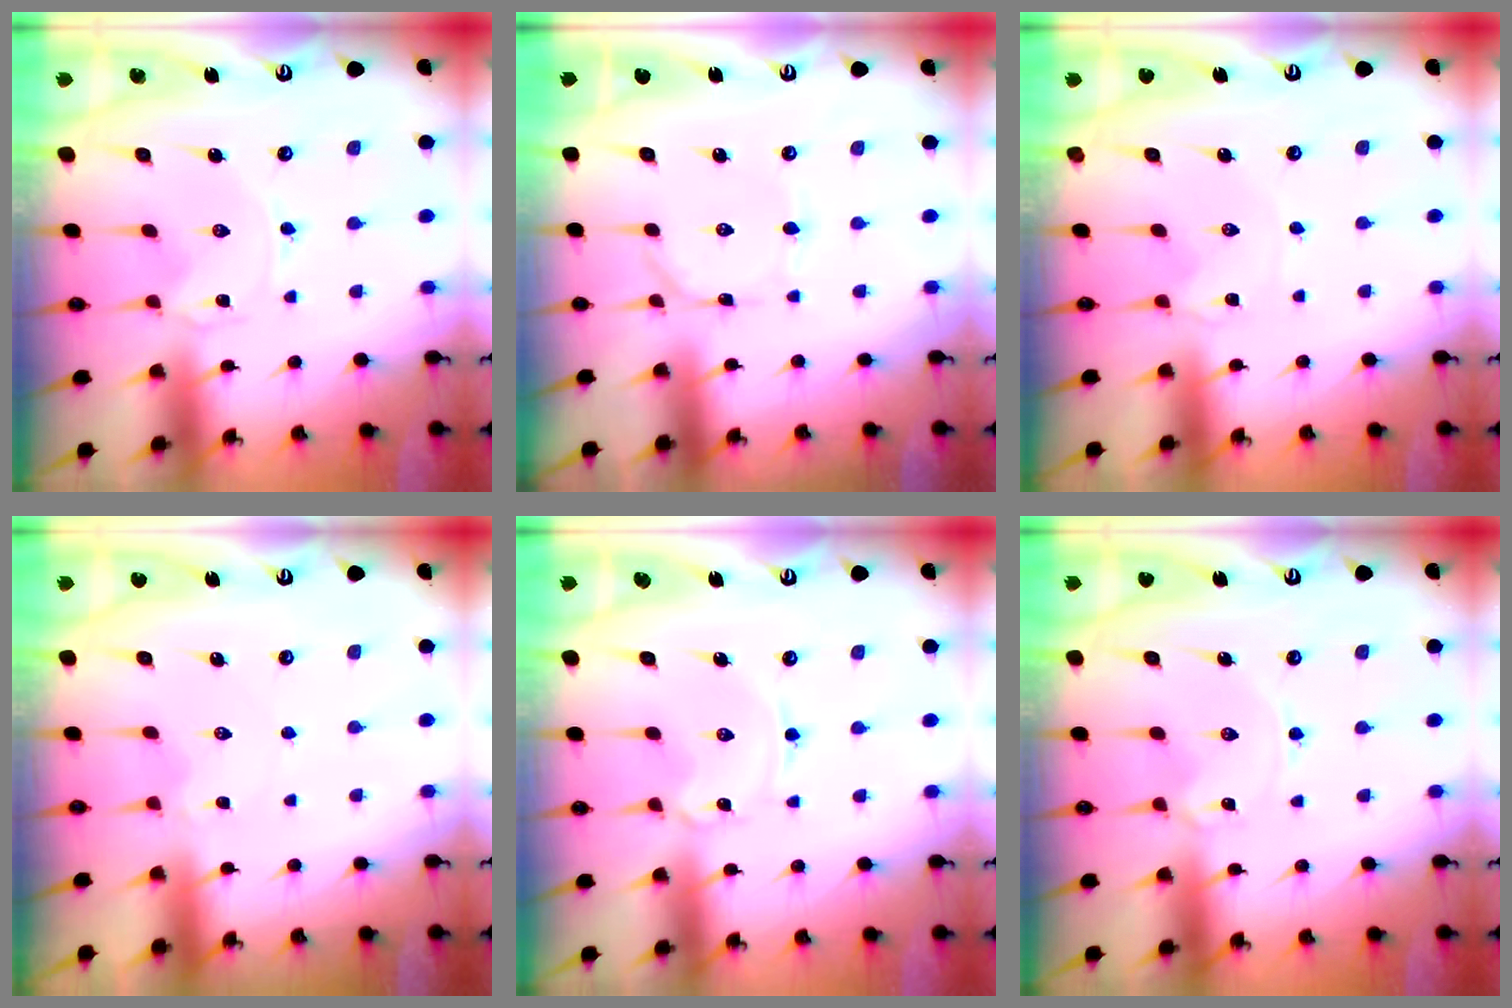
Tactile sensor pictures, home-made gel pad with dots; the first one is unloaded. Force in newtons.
{"total": 1.5, "press": 1.5, "slide": 0.1}
{"total": 0.8, "press": 0.8, "slide": 0.2}
{"total": 2.3, "press": 2.2, "slide": 0.5}
{"total": 1.7, "press": 1.7, "slide": 0.1}
{"total": 0.7, "press": 0.7, "slide": 0.0}